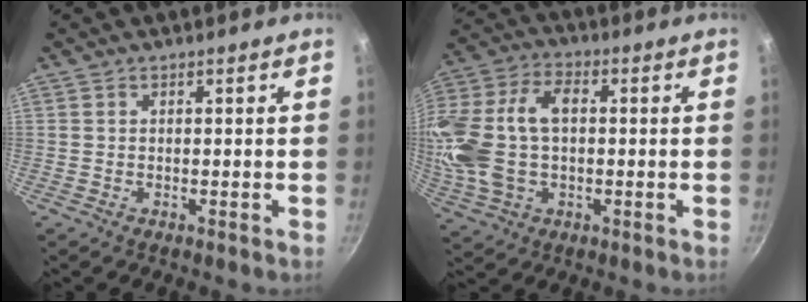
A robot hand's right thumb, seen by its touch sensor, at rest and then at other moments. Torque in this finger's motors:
{"motor_torque": [1.79, 3.22, 1.63, -0.77, 0.25]}